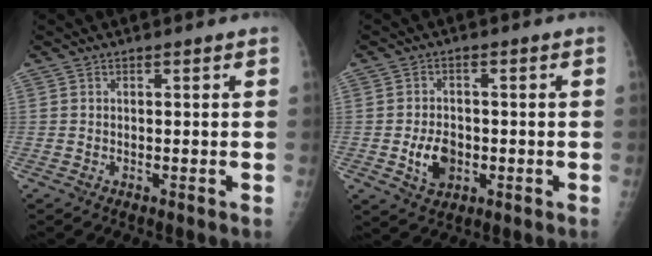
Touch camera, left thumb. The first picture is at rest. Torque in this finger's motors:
{"motor_torque": [0.20, 0.20, 0.10, -0.12, 0.06]}